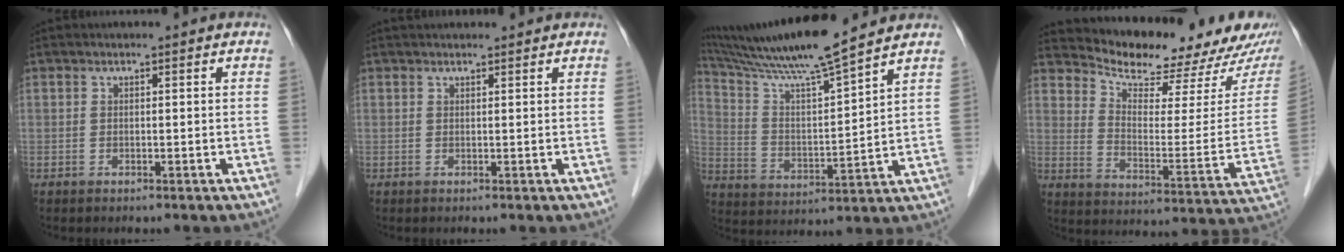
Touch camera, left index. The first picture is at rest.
{"total": 2.7, "force": [2.5, 0.5, 0.8], "torque": [-0.006, 0.031, 0.037]}
{"total": 14.8, "force": [12.8, -1.3, 7.2], "torque": [-0.140, 0.008, 0.228]}
{"total": 18.0, "force": [16.8, 3.8, 5.2], "torque": [-0.067, -0.048, 0.220]}